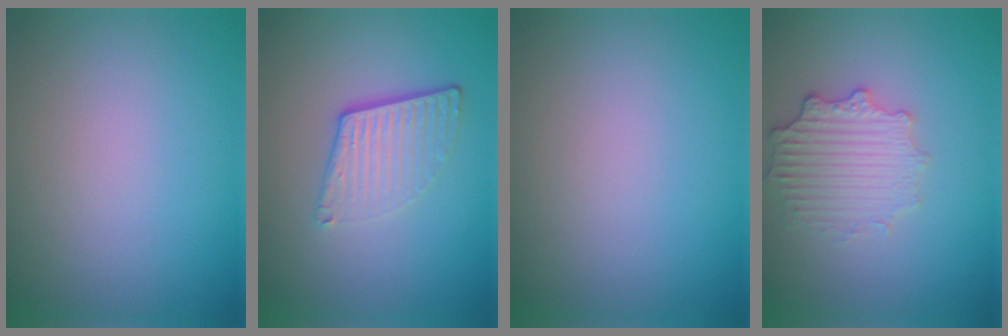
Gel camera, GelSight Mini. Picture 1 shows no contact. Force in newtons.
{"total": 4.2, "press": 2.7, "slide": 3.2}
{"total": 0.0}
{"total": 3.5, "press": 2.8, "slide": 2.0}